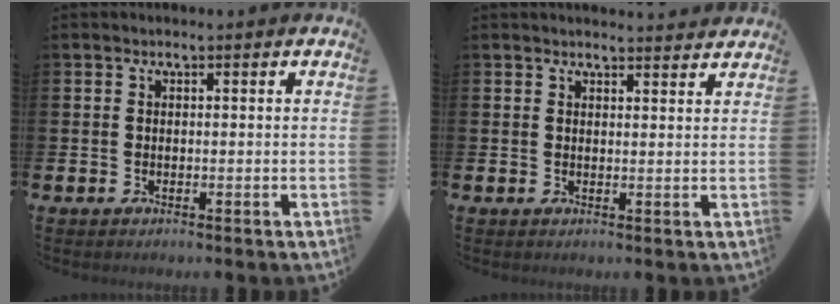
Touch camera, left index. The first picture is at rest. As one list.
[{"total": 2.0, "force": [2.0, 0.2, -0.1], "torque": [0.006, -0.011, 0.035]}]